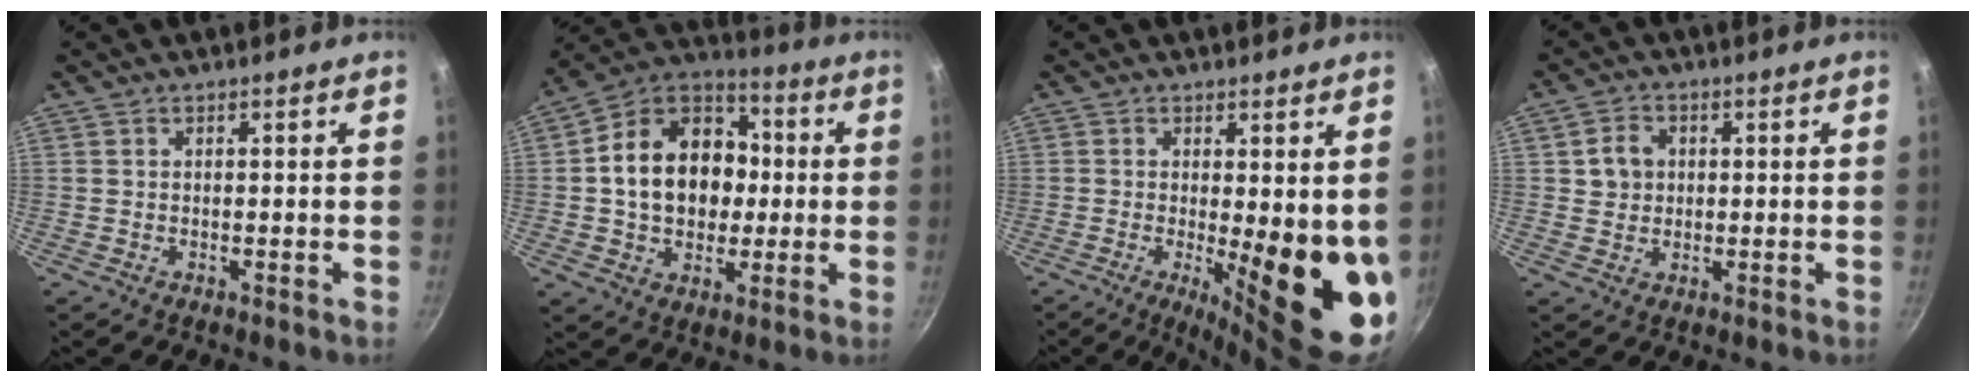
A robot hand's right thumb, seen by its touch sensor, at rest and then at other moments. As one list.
[{"total": 18.5, "force": [0.5, 14.4, 11.6], "torque": [-0.164, 0.033, -0.004]}, {"total": 14.7, "force": [-1.1, 4.1, 14.0], "torque": [-0.158, -0.035, -0.004]}, {"total": 4.6, "force": [0.7, 4.0, 2.1], "torque": [-0.017, 0.007, 0.009]}]